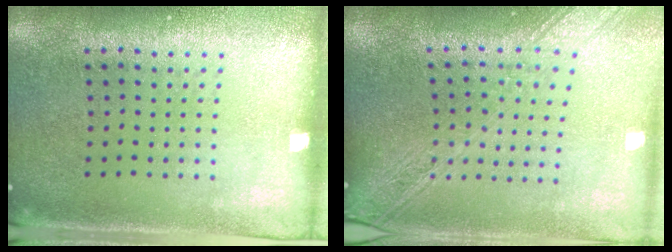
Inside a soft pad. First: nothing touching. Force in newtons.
{"total": 2.3, "press": 1.9, "slide": 1.3}